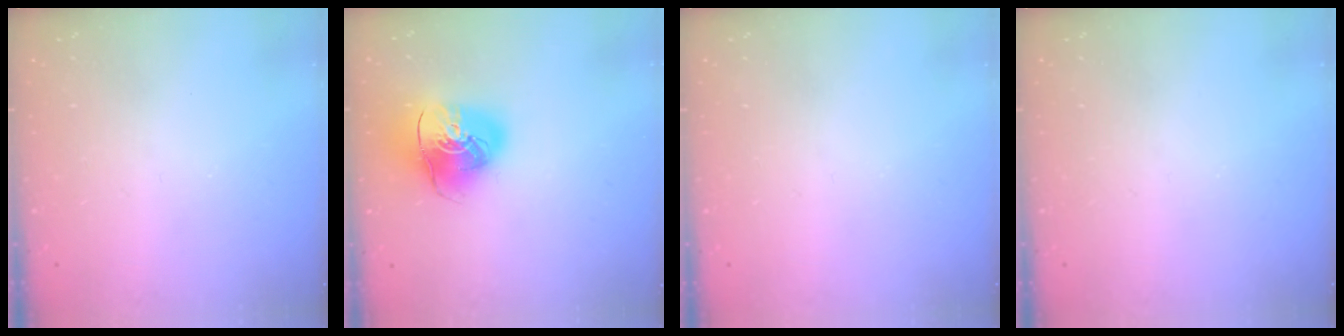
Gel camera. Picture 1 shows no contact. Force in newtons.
{"total": 13.0, "press": 12.8, "slide": 1.9}
{"total": 0.0}
{"total": 0.0}